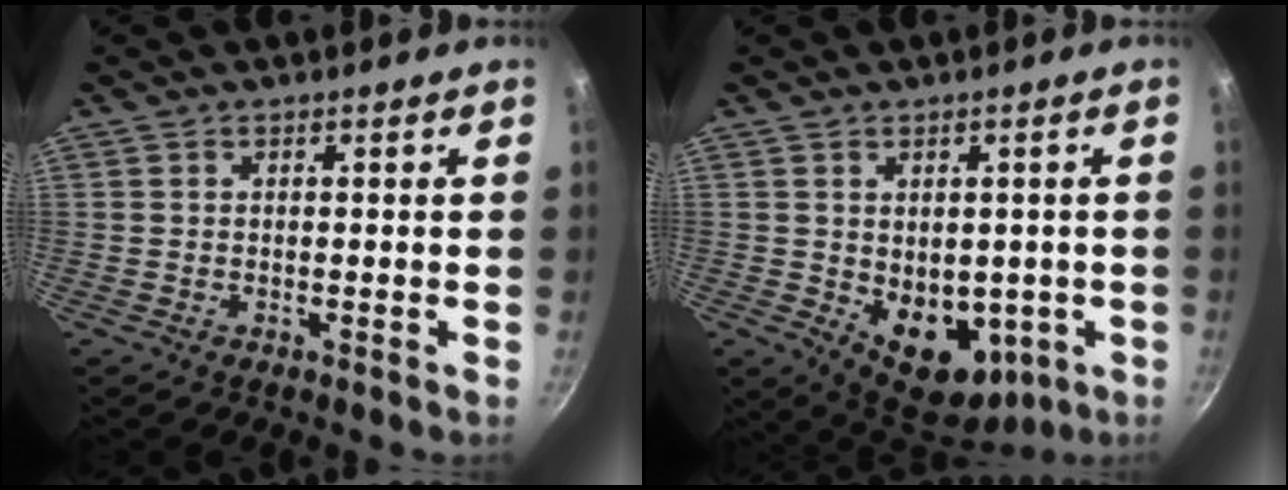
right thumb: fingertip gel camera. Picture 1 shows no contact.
{"total": 11.2, "force": [-2.5, 7.5, 7.9], "torque": [-0.066, -0.011, -0.015]}